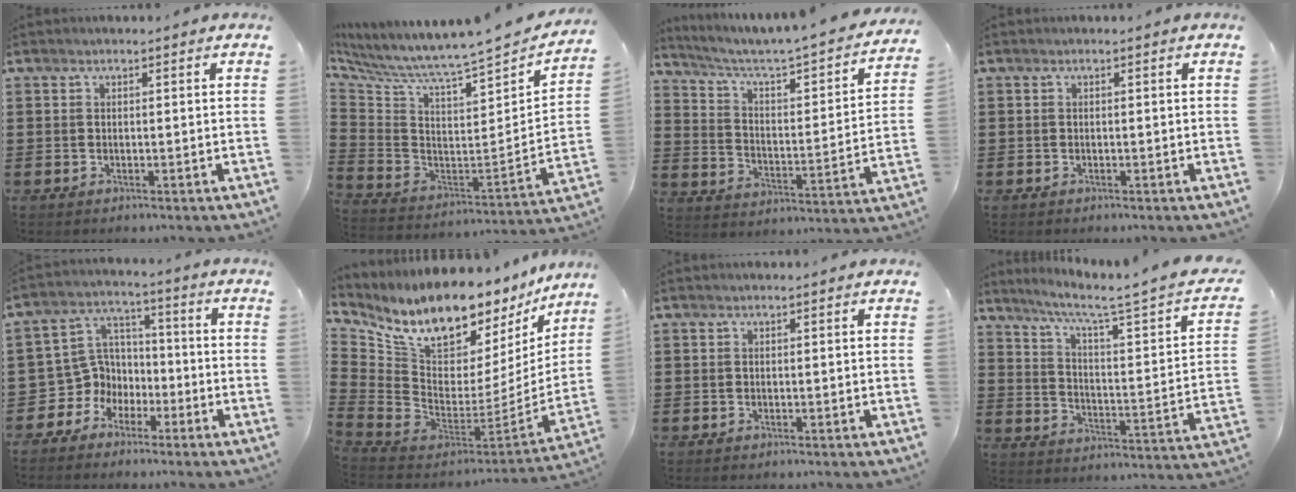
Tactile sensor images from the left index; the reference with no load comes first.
{"total": 5.7, "force": [5.1, -0.4, 2.5], "torque": [-0.076, -0.063, 0.072]}
{"total": 3.3, "force": [2.5, 0.7, 2.0], "torque": [-0.058, -0.035, 0.029]}
{"total": 0.0}
{"total": 7.0, "force": [-2.2, 6.4, 1.5], "torque": [-0.070, 0.002, -0.048]}
{"total": 10.9, "force": [9.1, 4.2, 4.3], "torque": [-0.111, -0.092, 0.159]}
{"total": 0.0}
{"total": 4.2, "force": [2.5, -0.1, 3.3], "torque": [-0.080, -0.029, 0.028]}